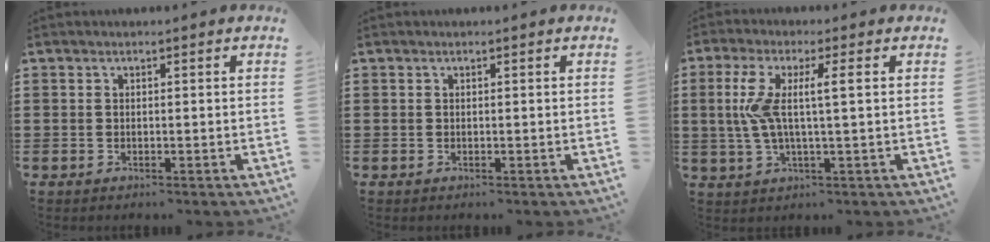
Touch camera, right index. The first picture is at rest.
{"total": 0.0}
{"total": 7.1, "force": [0.8, 0.8, 7.0], "torque": [-0.155, -0.009, 0.001]}